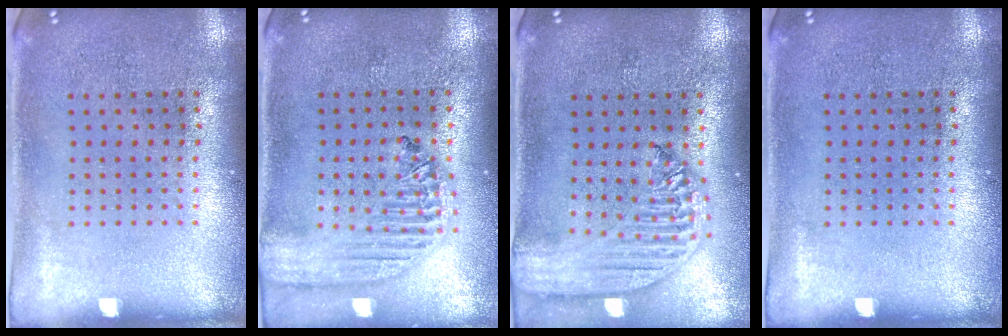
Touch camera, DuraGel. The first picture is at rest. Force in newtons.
{"total": 2.0, "press": 1.8, "slide": 0.9}
{"total": 2.6, "press": 2.2, "slide": 1.4}
{"total": 0.0}